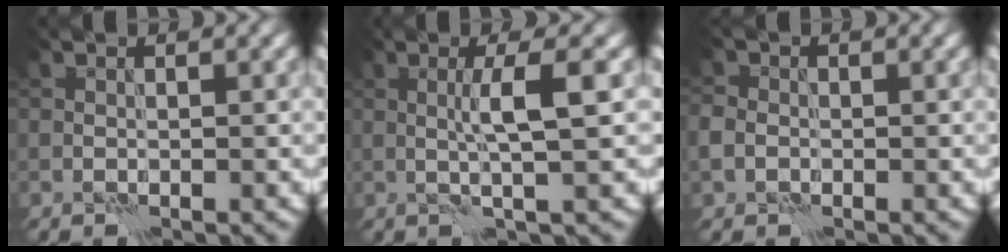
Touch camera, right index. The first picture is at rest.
{"total": 3.5, "force": [0.3, 0.4, 3.5], "torque": [-0.059, 0.005, 0.004]}
{"total": 2.1, "force": [-0.3, 1.9, 0.9], "torque": [-0.016, 0.004, -0.005]}